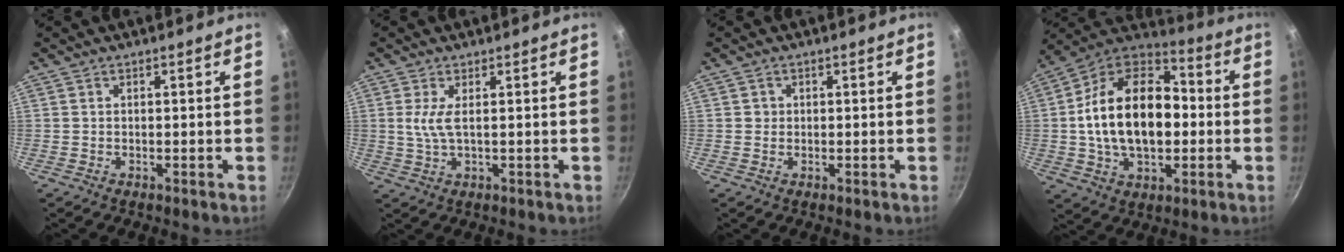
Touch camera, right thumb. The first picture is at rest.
{"total": 3.6, "force": [0.7, 1.0, 3.4], "torque": [-0.082, -0.002, 0.016]}
{"total": 1.1, "force": [0.1, 1.1, 0.2], "torque": [0.006, 0.002, 0.000]}
{"total": 22.5, "force": [-0.4, 14.3, 17.4], "torque": [-0.274, 0.038, -0.018]}